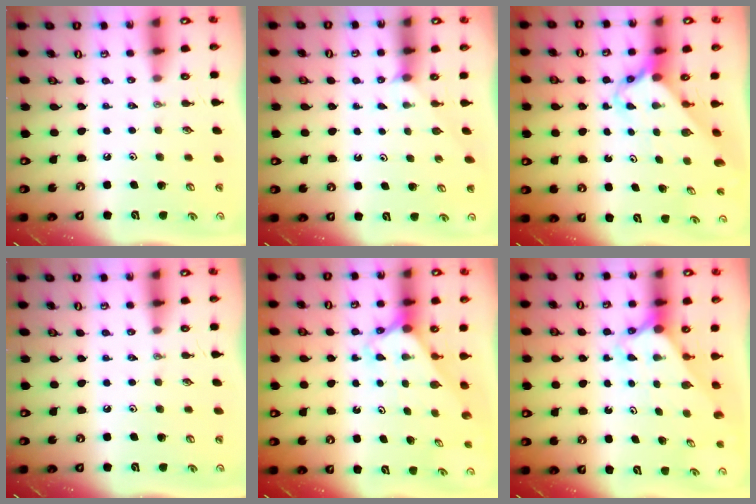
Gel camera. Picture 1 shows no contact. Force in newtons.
{"total": 2.5, "press": 2.5, "slide": 0.3}
{"total": 2.6, "press": 2.6, "slide": 0.2}
{"total": 0.0}
{"total": 2.3, "press": 2.3, "slide": 0.2}
{"total": 2.7, "press": 2.7, "slide": 0.1}